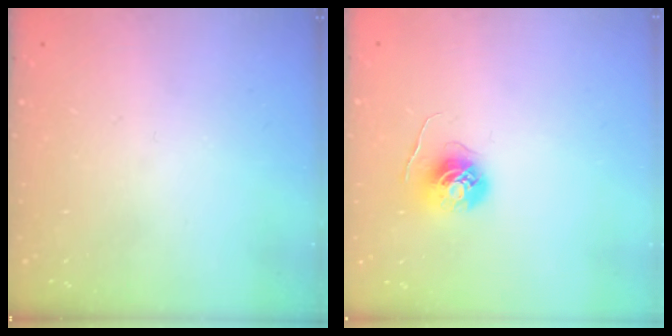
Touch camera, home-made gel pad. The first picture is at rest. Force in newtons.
{"total": 5.9, "press": 5.9, "slide": 0.3}